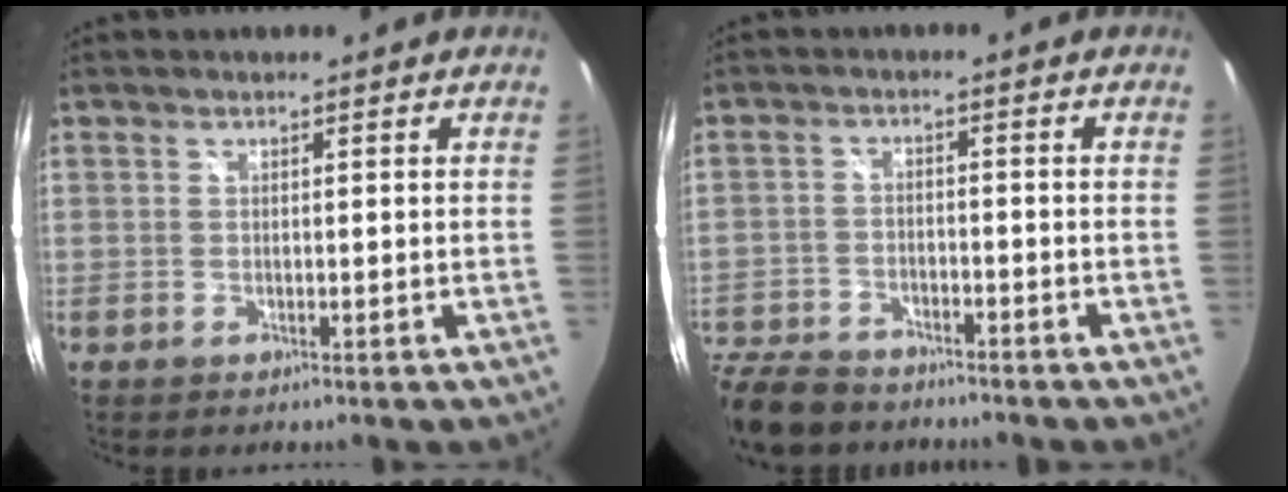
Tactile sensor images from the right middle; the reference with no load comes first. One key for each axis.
{"total": 12.8, "fx": -10.3, "fy": 6.1, "fz": 4.6, "tx": -0.140, "ty": -0.008, "tz": -0.183}